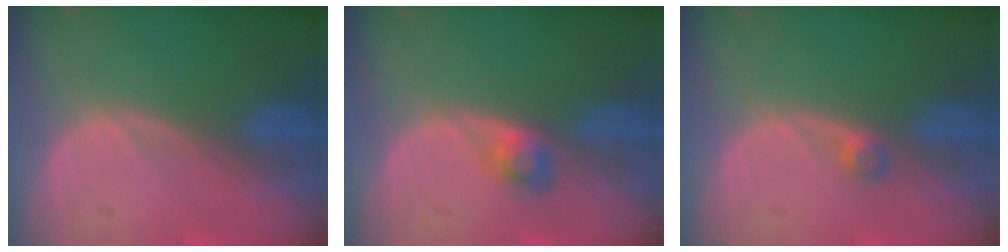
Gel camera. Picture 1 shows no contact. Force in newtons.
{"total": 2.5, "press": 2.3, "slide": 0.9}
{"total": 1.6, "press": 1.4, "slide": 0.9}